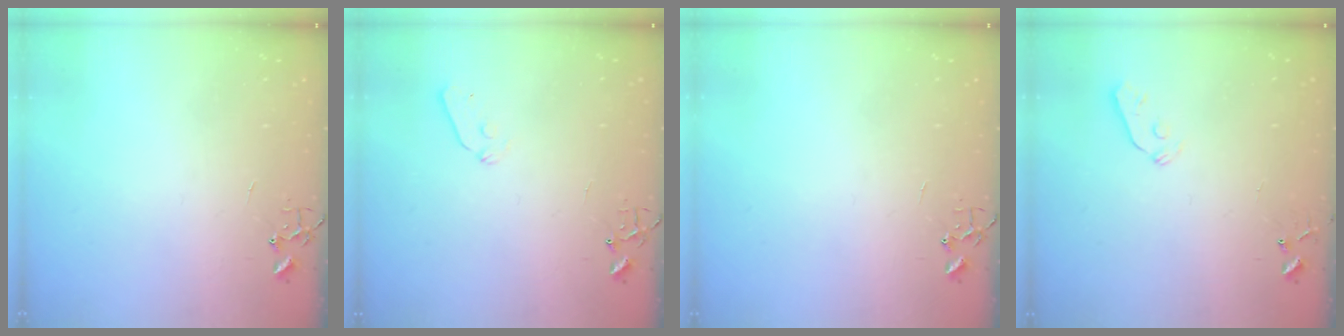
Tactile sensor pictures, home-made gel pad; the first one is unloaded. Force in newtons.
{"total": 4.9, "press": 4.8, "slide": 0.7}
{"total": 0.0}
{"total": 4.1, "press": 4.0, "slide": 0.6}